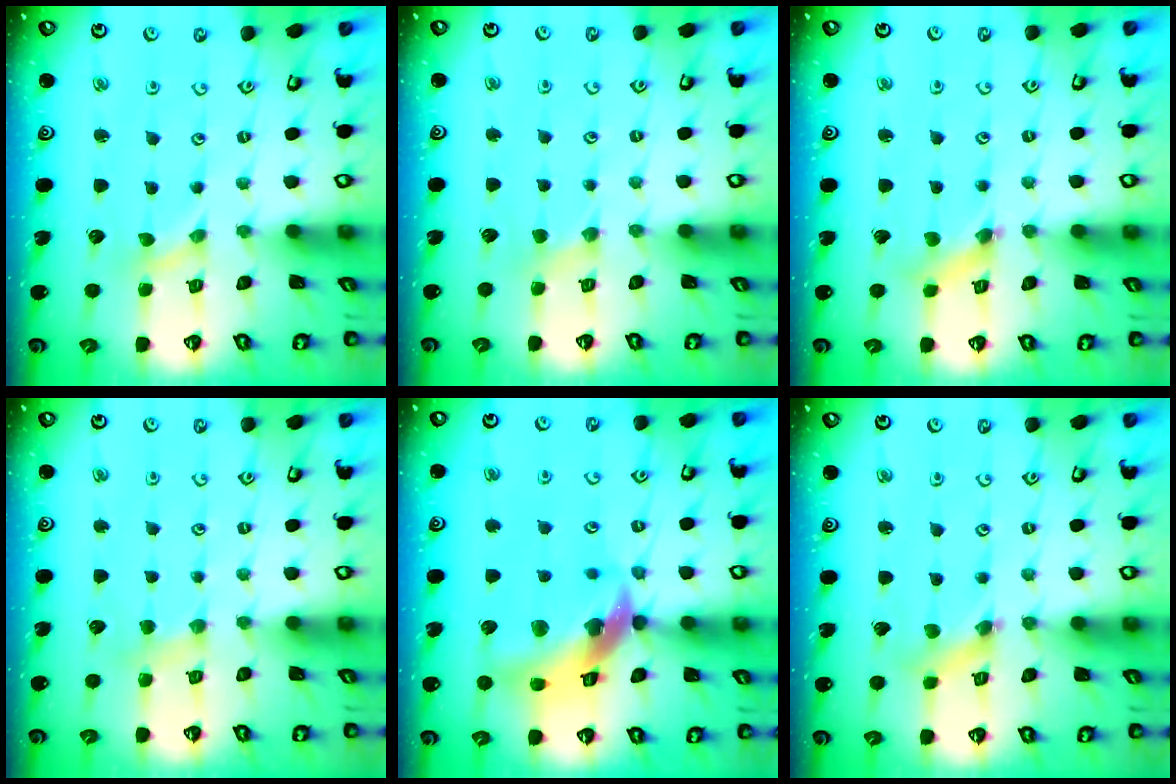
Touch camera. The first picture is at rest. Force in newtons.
{"total": 1.4, "press": 1.4, "slide": 0.4}
{"total": 2.5, "press": 2.5, "slide": 0.1}
{"total": 3.0, "press": 3.0, "slide": 0.5}
{"total": 15.8, "press": 15.6, "slide": 2.1}
{"total": 2.0, "press": 2.0, "slide": 0.1}